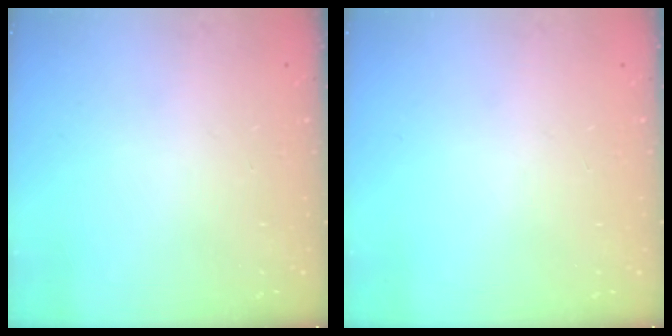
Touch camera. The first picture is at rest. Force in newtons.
{"total": 0.0}